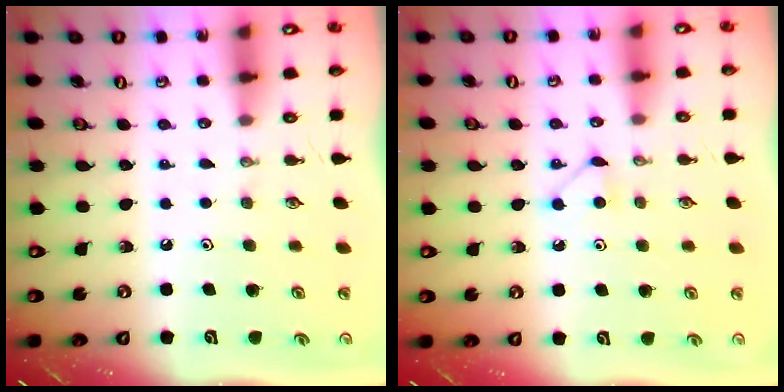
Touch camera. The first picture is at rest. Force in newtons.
{"total": 4.3, "press": 4.3, "slide": 0.5}